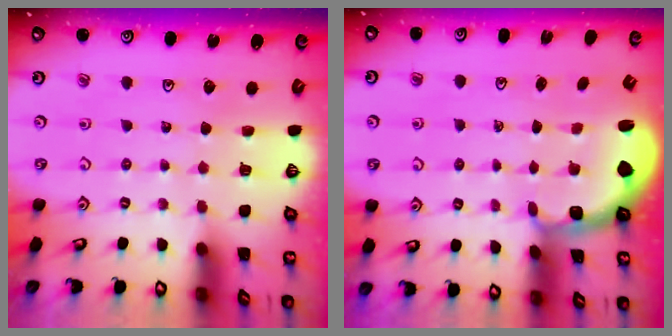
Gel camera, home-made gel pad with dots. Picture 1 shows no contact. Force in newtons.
{"total": 2.1, "press": 1.4, "slide": 1.6}